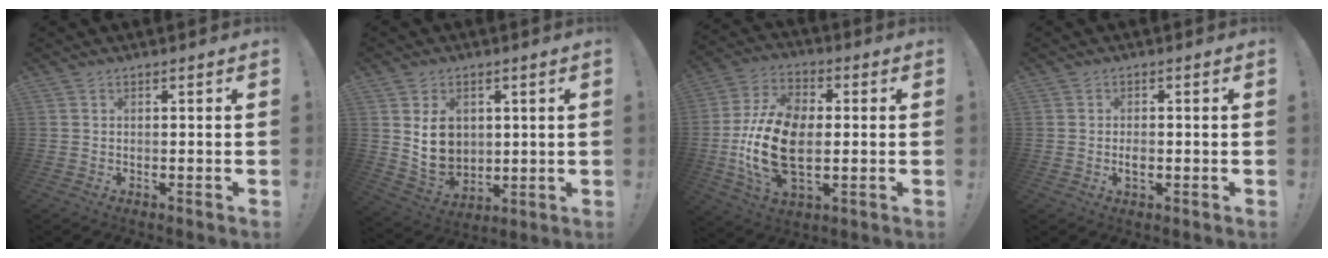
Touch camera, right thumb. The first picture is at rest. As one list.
[{"total": 10.5, "force": [3.3, 8.6, 5.0], "torque": [-0.073, -0.027, 0.068]}, {"total": 19.3, "force": [-2.1, 11.6, 15.3], "torque": [-0.311, -0.001, -0.033]}, {"total": 3.2, "force": [-0.7, 2.8, 1.4], "torque": [-0.005, -0.004, -0.014]}]